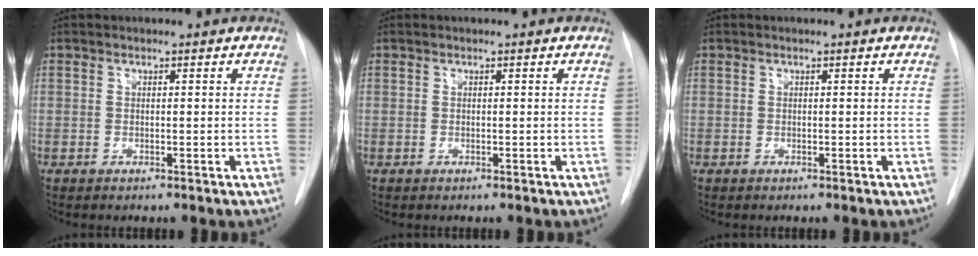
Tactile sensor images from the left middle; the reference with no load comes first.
{"total": 0.0}
{"total": 0.0}